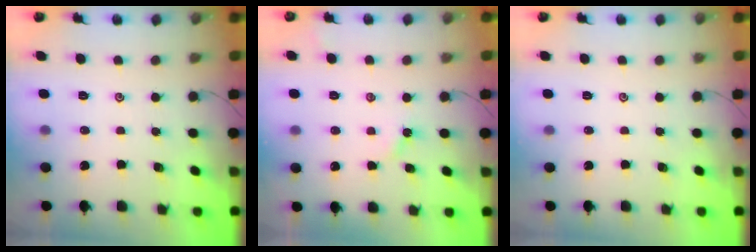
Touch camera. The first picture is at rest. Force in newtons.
{"total": 2.6, "press": 2.6, "slide": 0.3}
{"total": 0.0}